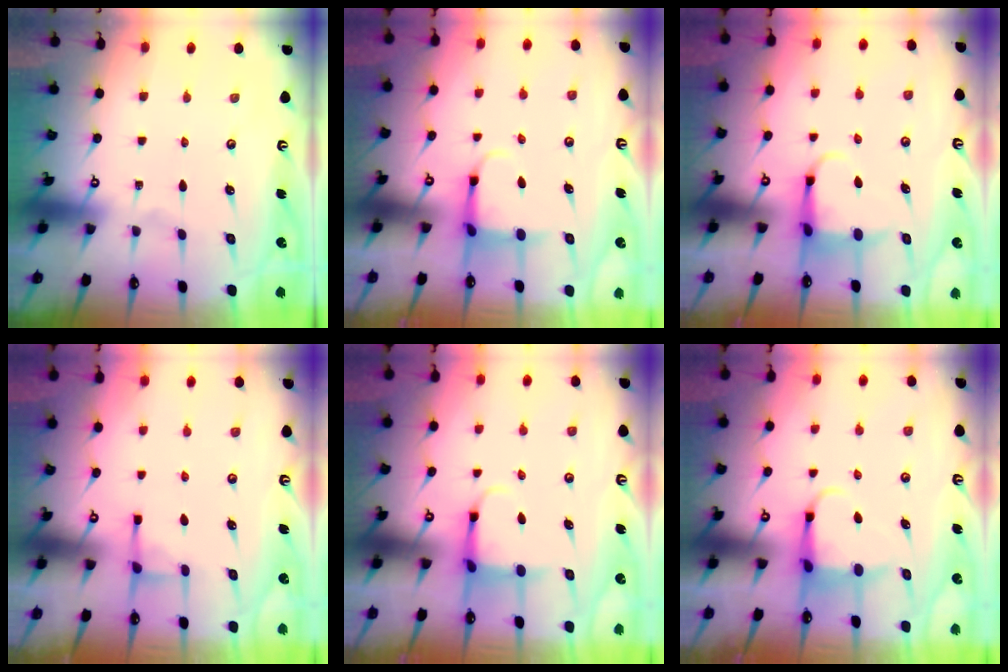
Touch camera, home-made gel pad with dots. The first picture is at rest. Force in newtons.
{"total": 4.5, "press": 4.4, "slide": 0.9}
{"total": 4.3, "press": 4.2, "slide": 1.2}
{"total": 3.9, "press": 3.9, "slide": 0.5}
{"total": 4.5, "press": 4.4, "slide": 0.9}
{"total": 3.8, "press": 3.7, "slide": 0.7}